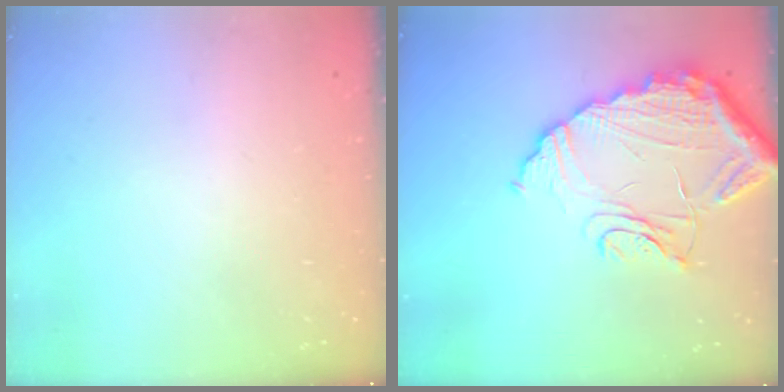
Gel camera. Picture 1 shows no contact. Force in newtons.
{"total": 17.7, "press": 17.6, "slide": 1.3}